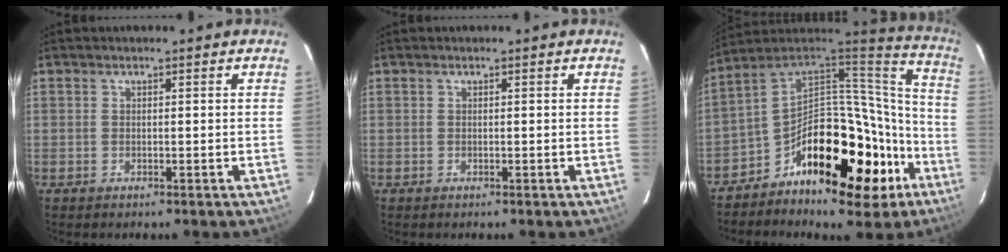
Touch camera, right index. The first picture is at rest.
{"total": 0.0}
{"total": 25.2, "force": [-12.8, 13.5, 17.1], "torque": [-0.271, 0.052, -0.188]}